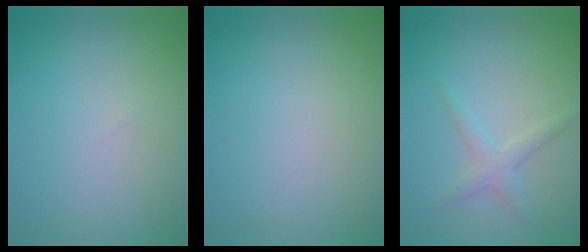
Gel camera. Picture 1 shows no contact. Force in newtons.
{"total": 0.0}
{"total": 1.9, "press": 1.9, "slide": 0.0}